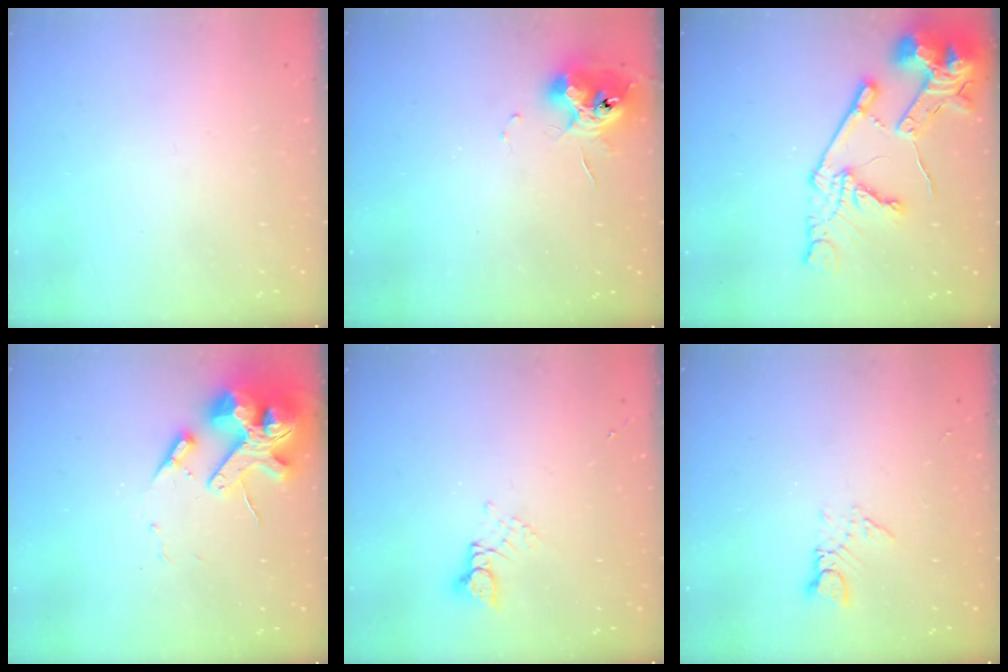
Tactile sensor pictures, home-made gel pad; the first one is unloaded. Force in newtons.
{"total": 11.1, "press": 11.1, "slide": 0.6}
{"total": 18.7, "press": 18.6, "slide": 2.1}
{"total": 16.4, "press": 16.1, "slide": 2.7}
{"total": 2.8, "press": 2.8, "slide": 0.3}
{"total": 3.2, "press": 3.2, "slide": 0.4}